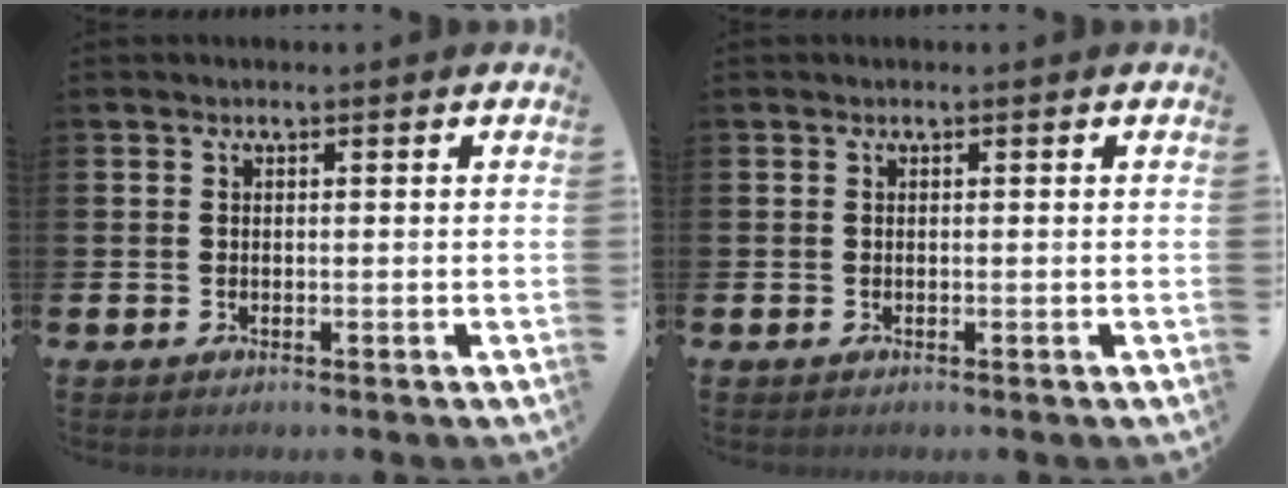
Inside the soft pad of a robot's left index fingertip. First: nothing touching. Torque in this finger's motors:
{"motor_torque": [0.00, 0.00, -0.01, 0.00]}